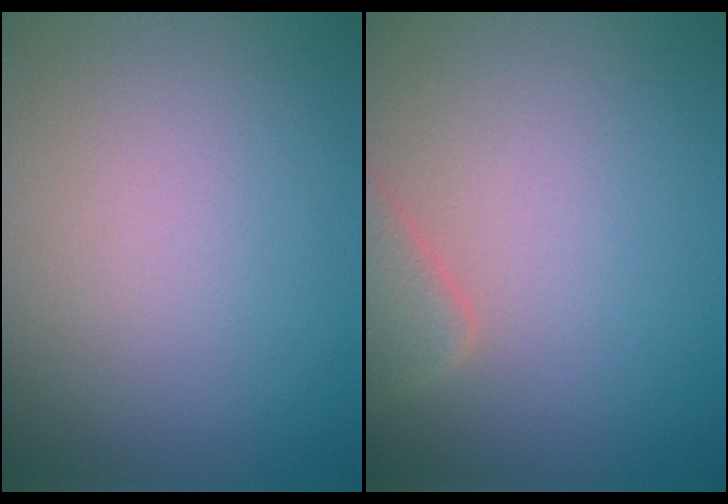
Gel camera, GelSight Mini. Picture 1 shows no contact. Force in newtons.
{"total": 2.8, "press": 2.8, "slide": 0.2}